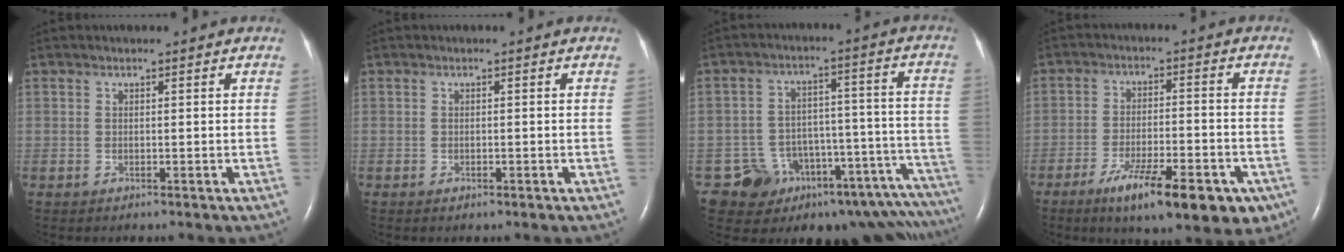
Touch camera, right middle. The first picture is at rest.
{"total": 0.6, "force": [-0.3, 0.3, 0.3], "torque": [-0.005, 0.001, -0.002]}
{"total": 16.6, "force": [-13.8, 7.0, 5.8], "torque": [-0.009, 0.084, -0.174]}
{"total": 14.5, "force": [-8.7, 4.0, 10.9], "torque": [-0.130, -0.008, -0.127]}